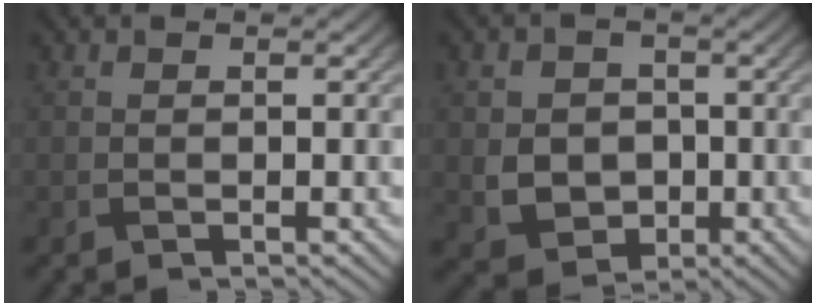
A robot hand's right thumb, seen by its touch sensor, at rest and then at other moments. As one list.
[{"total": 5.5, "force": [-0.8, 4.8, 2.7], "torque": [-0.065, -0.010, -0.023]}]